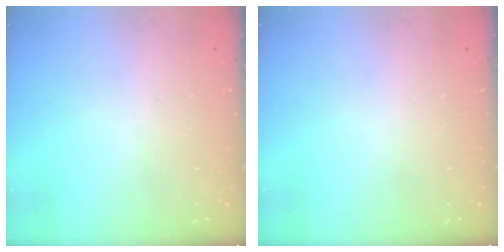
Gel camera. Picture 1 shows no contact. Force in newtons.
{"total": 0.0}